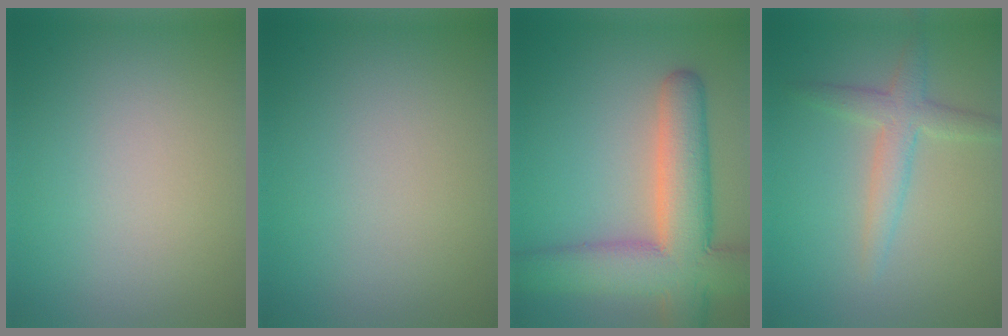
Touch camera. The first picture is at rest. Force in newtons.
{"total": 0.0}
{"total": 9.7, "press": 9.7, "slide": 0.7}
{"total": 3.0, "press": 3.0, "slide": 0.1}